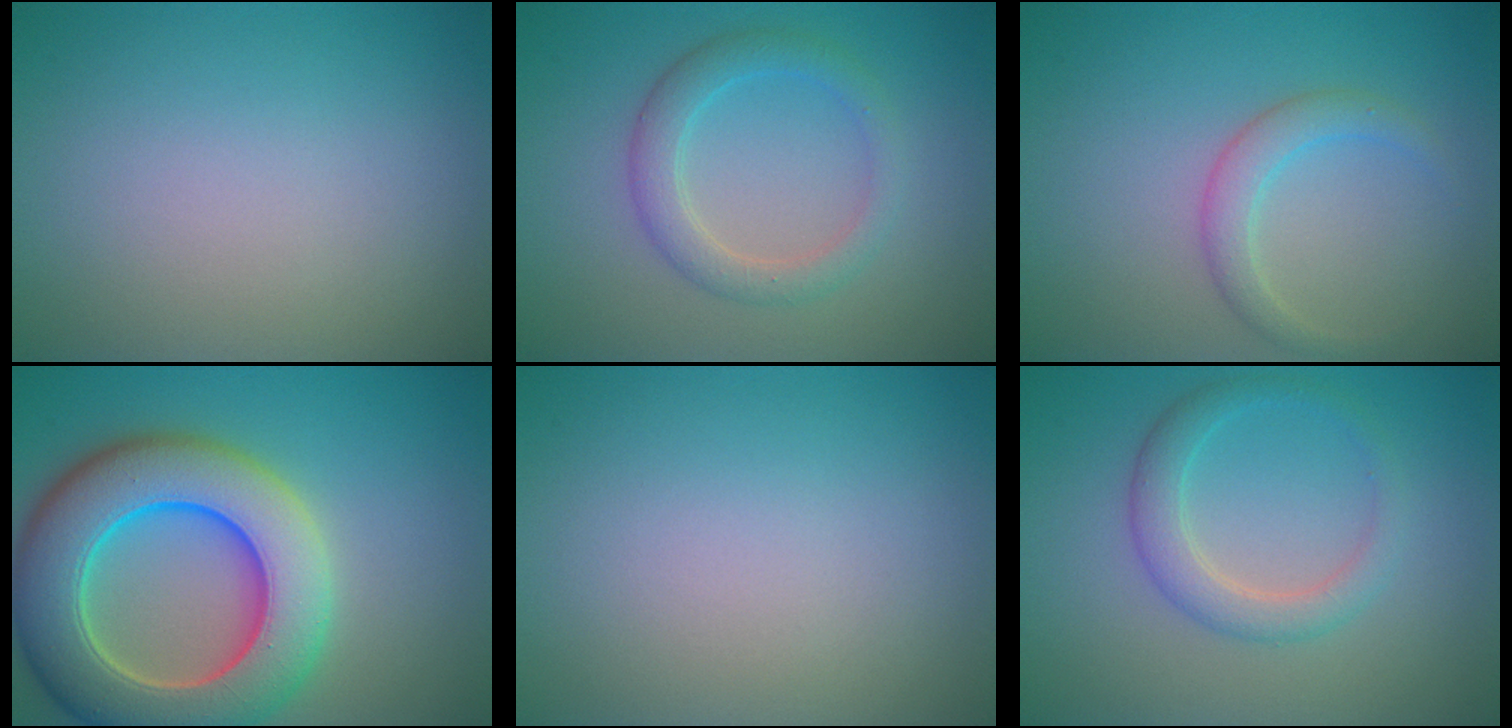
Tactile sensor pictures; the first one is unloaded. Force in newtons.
{"total": 3.0, "press": 3.0, "slide": 0.2}
{"total": 2.3, "press": 2.3, "slide": 0.0}
{"total": 11.7, "press": 11.7, "slide": 0.5}
{"total": 0.0}
{"total": 2.8, "press": 2.8, "slide": 0.1}